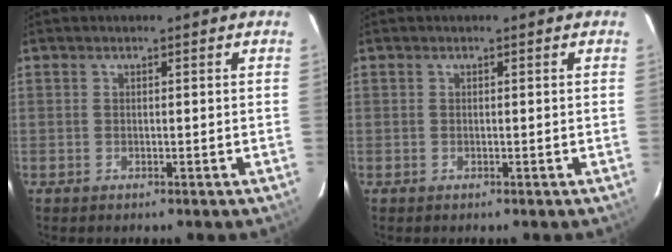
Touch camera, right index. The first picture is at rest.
{"total": 0.0}